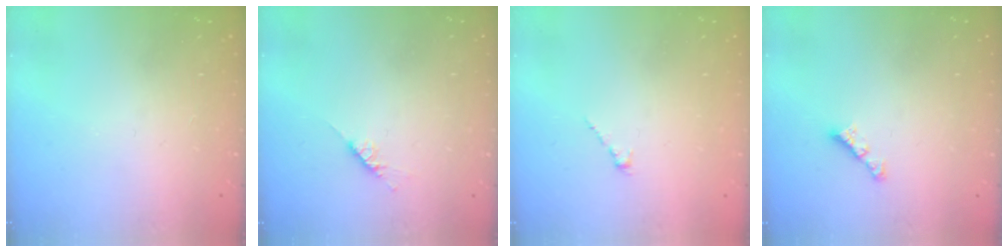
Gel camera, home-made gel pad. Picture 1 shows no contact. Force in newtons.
{"total": 4.7, "press": 4.6, "slide": 0.5}
{"total": 0.0}
{"total": 3.5, "press": 3.5, "slide": 0.6}